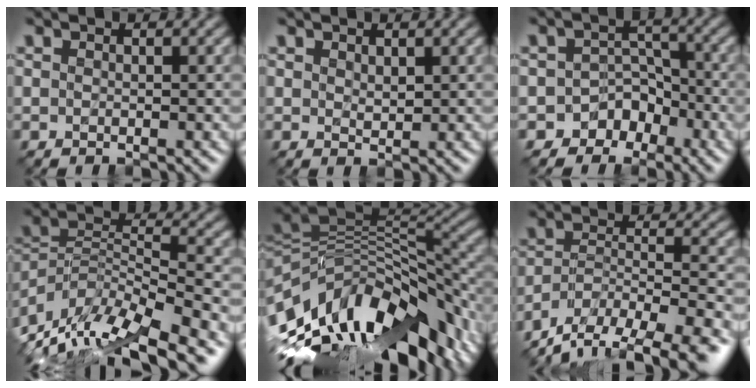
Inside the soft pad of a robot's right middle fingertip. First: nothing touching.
{"total": 0.7, "force": [0.5, 0.3, 0.4], "torque": [-0.011, -0.004, 0.014]}
{"total": 4.9, "force": [-3.6, 3.2, 0.7], "torque": [0.023, 0.014, -0.055]}
{"total": 12.7, "force": [-9.4, 4.4, 7.2], "torque": [-0.139, 0.015, -0.155]}
{"total": 14.5, "force": [-5.1, 6.5, 11.9], "torque": [-0.217, 0.010, -0.087]}
{"total": 11.5, "force": [-10.0, 3.3, 4.6], "torque": [-0.075, -0.009, -0.151]}